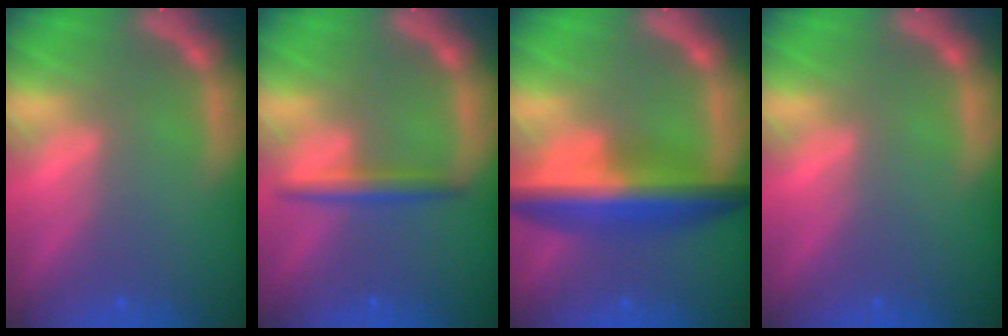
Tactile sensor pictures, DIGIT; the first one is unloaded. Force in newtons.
{"total": 2.5}
{"total": 8.0}
{"total": 0.0}